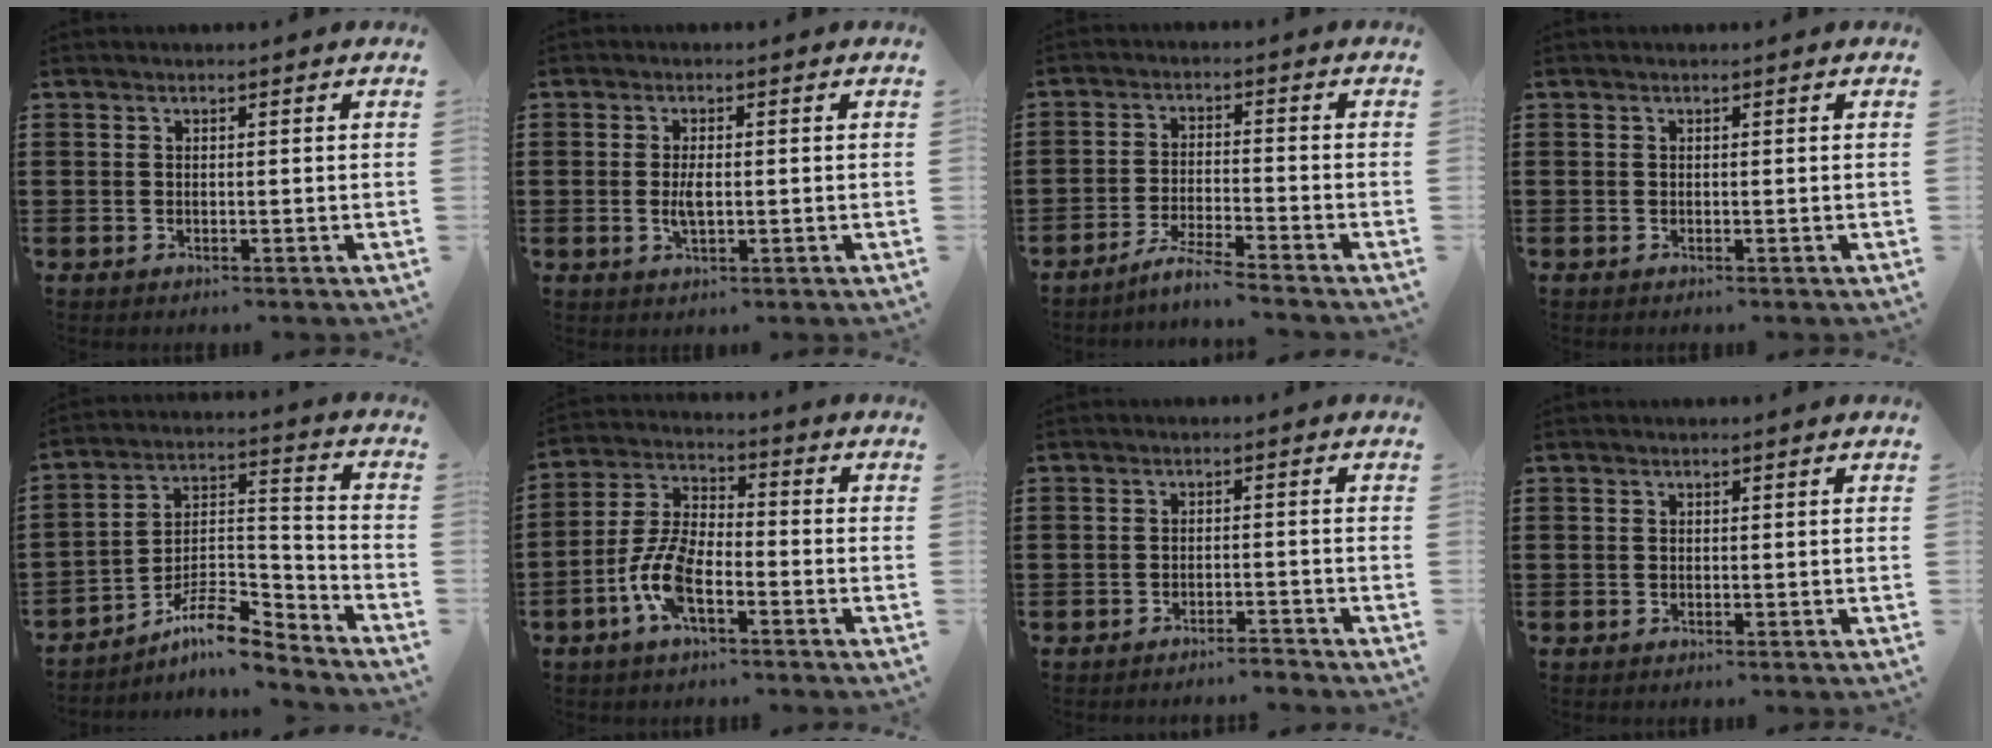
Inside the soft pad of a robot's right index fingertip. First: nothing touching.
{"total": 3.0, "force": [-0.2, 1.2, 2.8], "torque": [-0.060, -0.003, -0.006]}
{"total": 4.4, "force": [-4.1, -0.6, 1.6], "torque": [-0.034, -0.007, -0.080]}
{"total": 0.0}
{"total": 9.4, "force": [-7.5, 2.7, 5.0], "torque": [-0.087, 0.011, -0.143]}
{"total": 8.4, "force": [-3.7, 3.5, 6.7], "torque": [-0.167, -0.007, -0.077]}
{"total": 2.2, "force": [-2.1, -0.1, 0.3], "torque": [-0.009, 0.002, -0.045]}
{"total": 0.0}